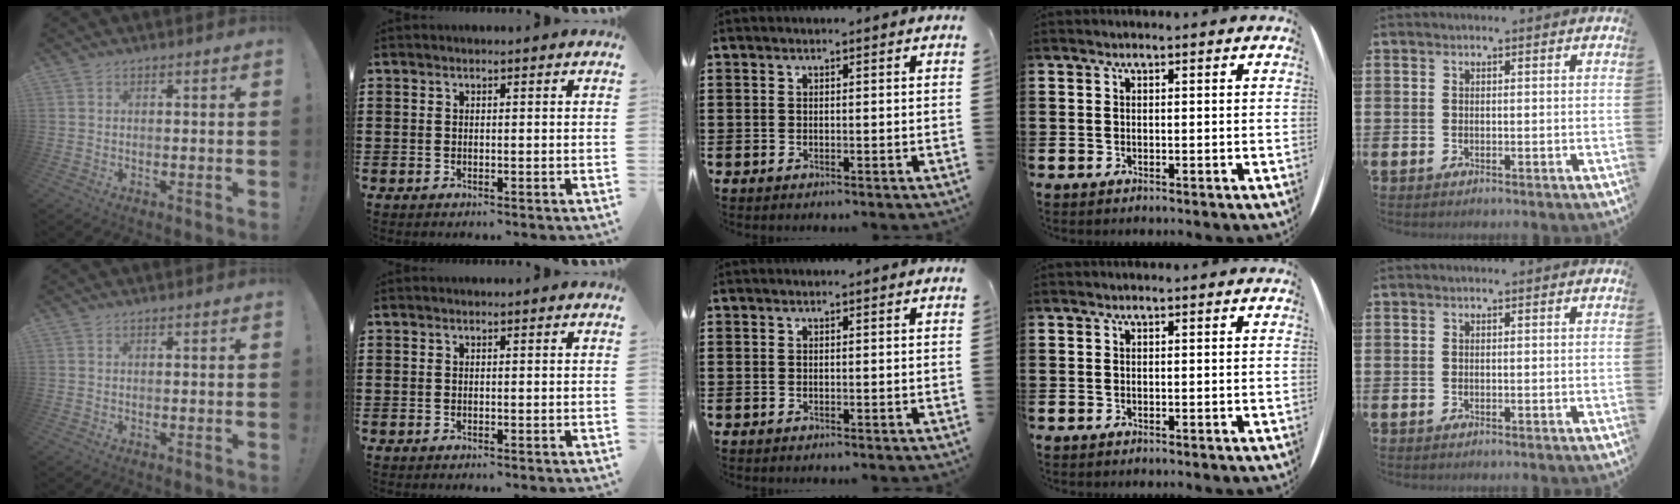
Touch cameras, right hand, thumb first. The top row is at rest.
{}